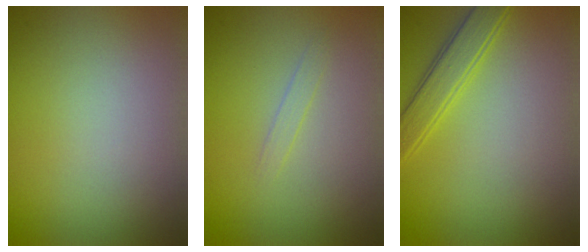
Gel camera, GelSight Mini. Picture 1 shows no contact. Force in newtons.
{"total": 0.8, "press": 0.8, "slide": 0.1}
{"total": 2.8, "press": 2.8, "slide": 0.2}